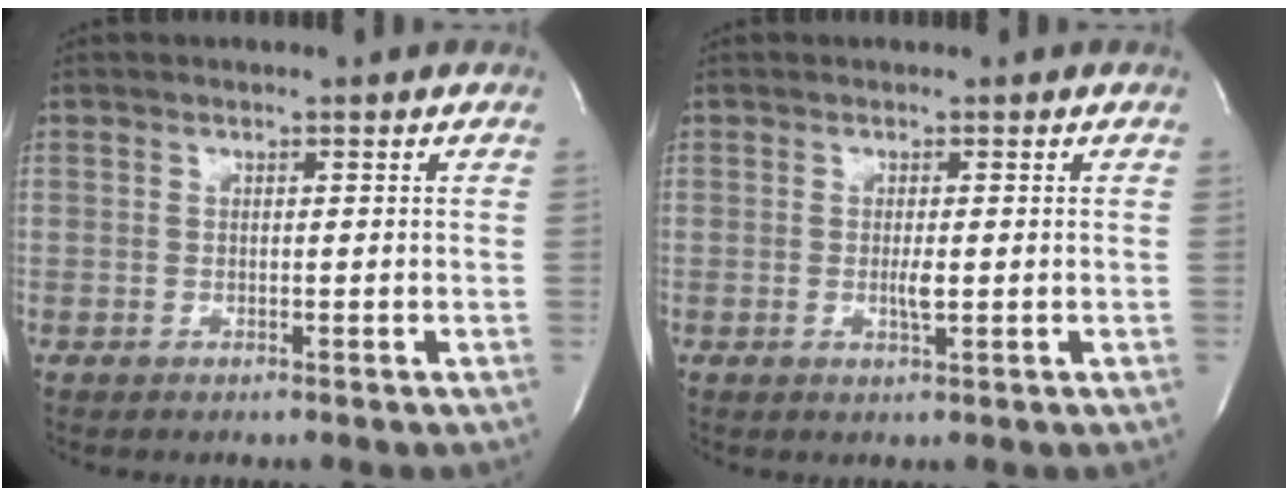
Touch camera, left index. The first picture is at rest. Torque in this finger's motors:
{"motor_torque": [0.28, 0.10, 0.05, 0.01]}